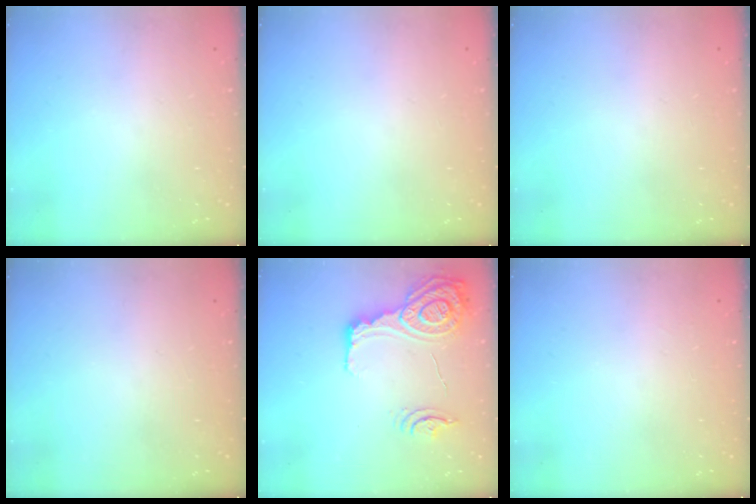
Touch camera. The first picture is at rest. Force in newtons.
{"total": 0.0}
{"total": 0.0}
{"total": 0.0}
{"total": 16.0, "press": 15.9, "slide": 1.2}
{"total": 5.0, "press": 5.0, "slide": 0.5}